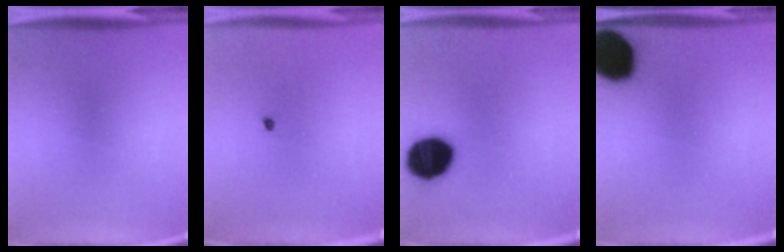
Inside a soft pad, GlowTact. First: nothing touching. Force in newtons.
{"total": 0.6}
{"total": 15.0}
{"total": 19.6}